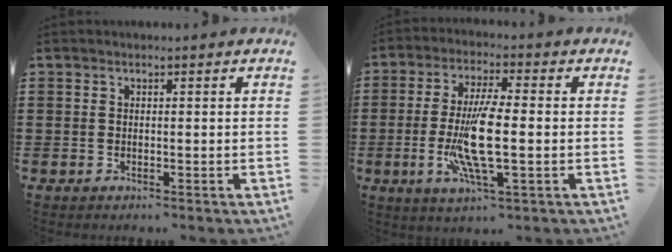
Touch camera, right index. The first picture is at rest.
{"total": 10.0, "force": [-1.6, 2.0, 9.7], "torque": [-0.196, -0.016, -0.031]}